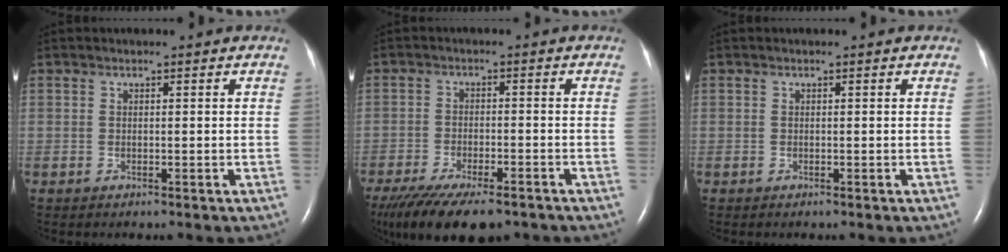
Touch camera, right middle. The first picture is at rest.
{"total": 16.0, "force": [-12.0, 4.9, 9.3], "torque": [-0.193, -0.036, -0.181]}
{"total": 0.0}